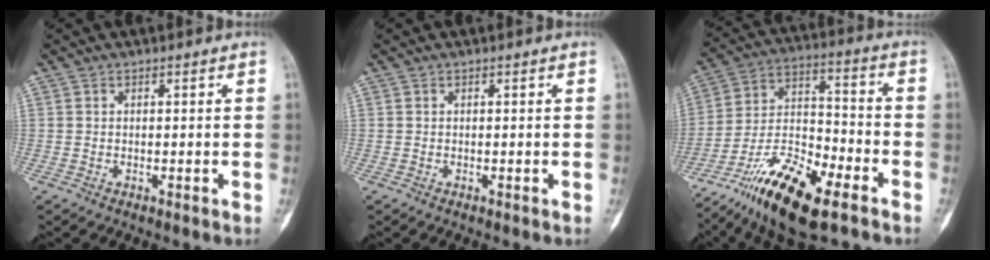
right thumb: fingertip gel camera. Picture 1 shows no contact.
{"total": 0.0}
{"total": 18.0, "force": [-11.5, 5.7, 12.7], "torque": [-0.228, 0.064, -0.208]}